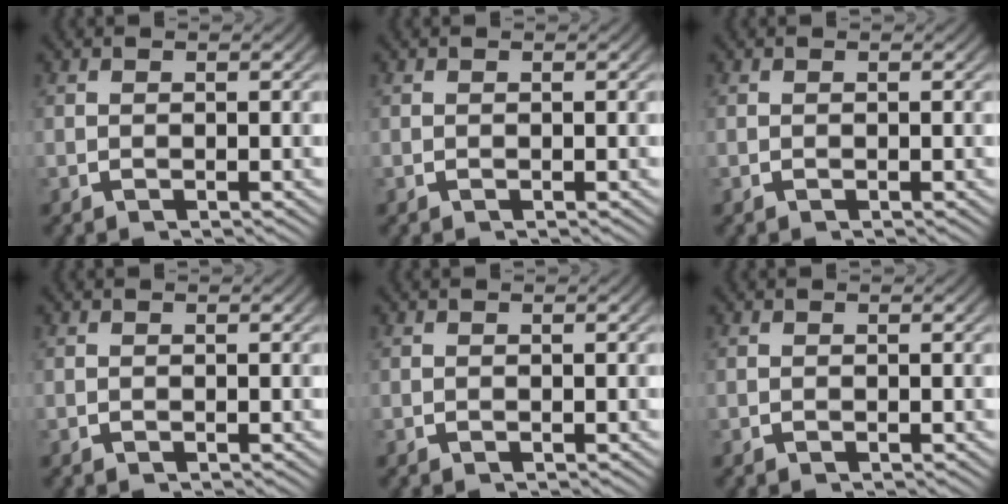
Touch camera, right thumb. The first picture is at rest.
{"total": 0.0}
{"total": 0.0}
{"total": 0.0}
{"total": 0.0}
{"total": 0.0}